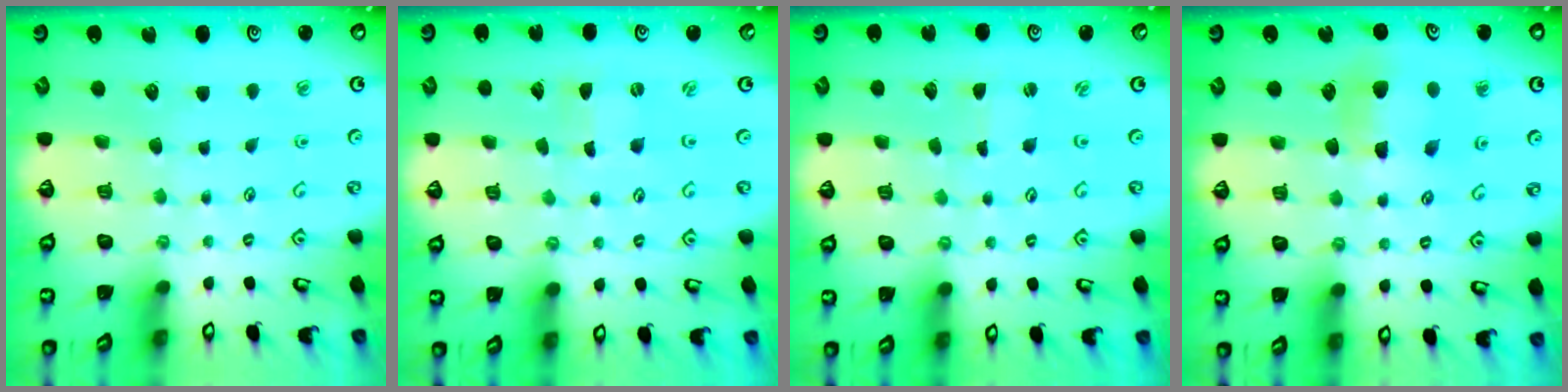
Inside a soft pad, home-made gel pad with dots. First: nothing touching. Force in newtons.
{"total": 0.0}
{"total": 0.0}
{"total": 6.6, "press": 6.5, "slide": 0.6}